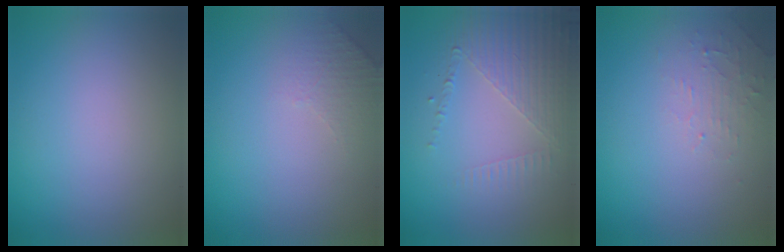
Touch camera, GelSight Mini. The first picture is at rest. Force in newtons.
{"total": 1.6, "press": 1.5, "slide": 0.4}
{"total": 5.0, "press": 2.9, "slide": 4.1}
{"total": 1.6, "press": 1.5, "slide": 0.3}